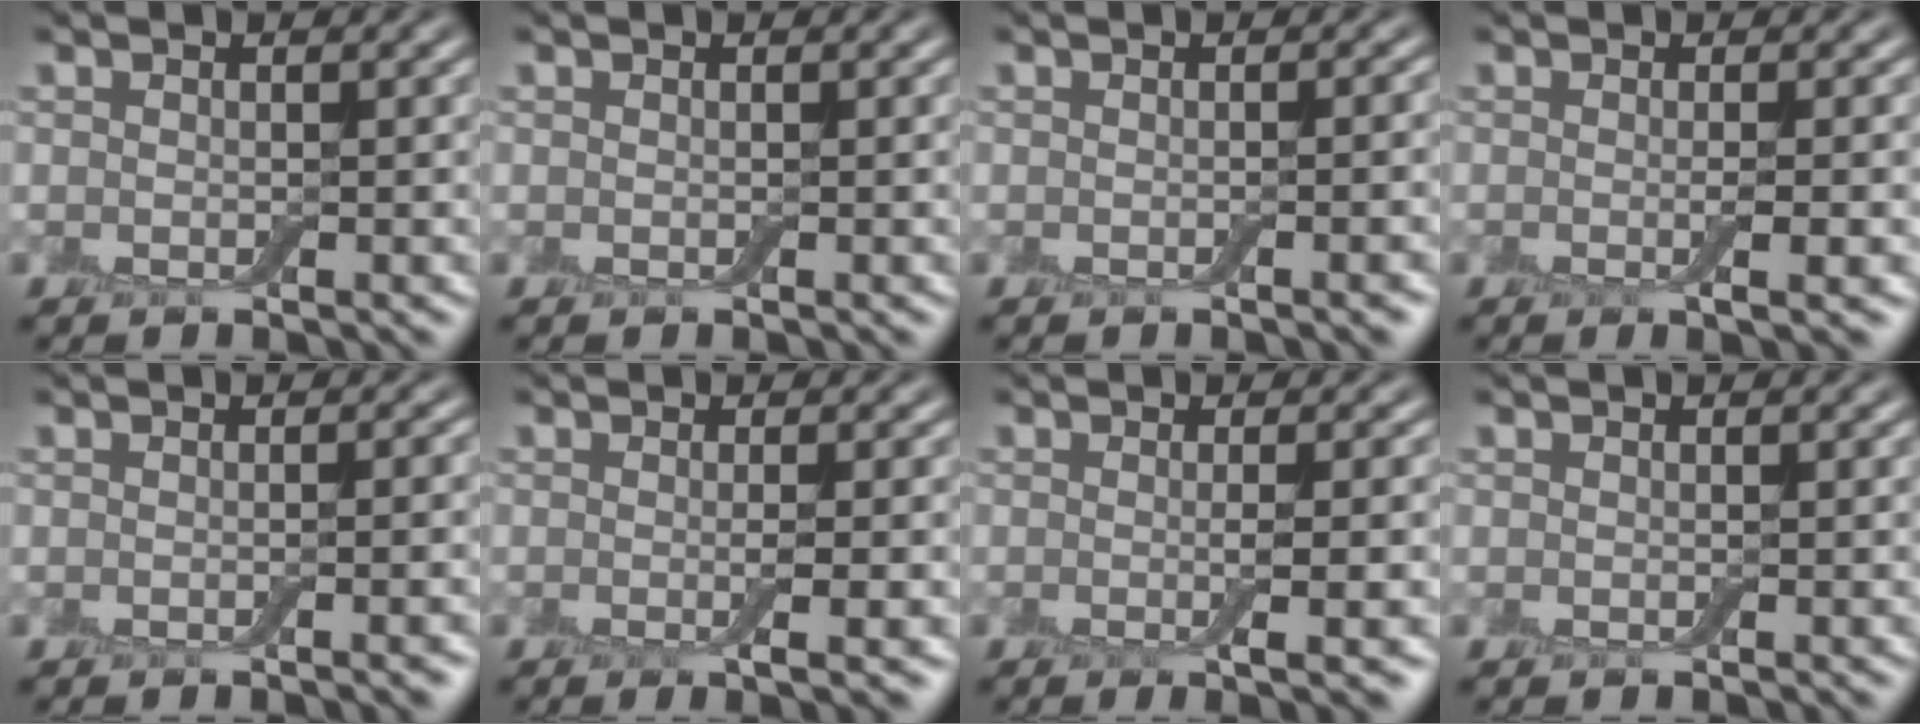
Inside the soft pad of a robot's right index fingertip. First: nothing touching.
{"total": 0.0}
{"total": 2.5, "force": [-0.4, 0.9, 2.3], "torque": [-0.006, 0.005, -0.002]}
{"total": 2.8, "force": [-0.3, 0.7, 2.7], "torque": [-0.032, -0.003, -0.006]}
{"total": 2.9, "force": [-0.4, 1.1, 2.6], "torque": [-0.007, 0.007, -0.004]}
{"total": 3.1, "force": [-0.4, 0.8, 3.0], "torque": [-0.035, -0.004, -0.007]}
{"total": 3.9, "force": [-0.4, 1.0, 3.8], "torque": [-0.045, -0.003, -0.007]}
{"total": 0.0}